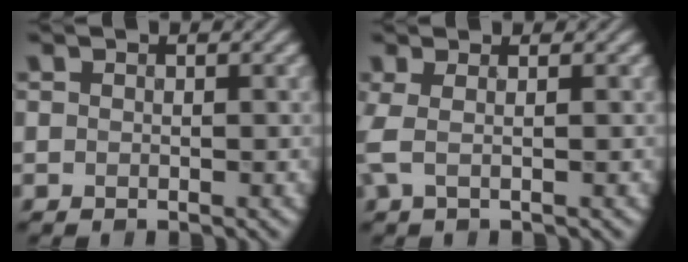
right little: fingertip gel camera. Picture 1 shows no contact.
{"total": 2.3, "force": [0.2, 0.6, 2.2], "torque": [-0.045, 0.006, -0.003]}